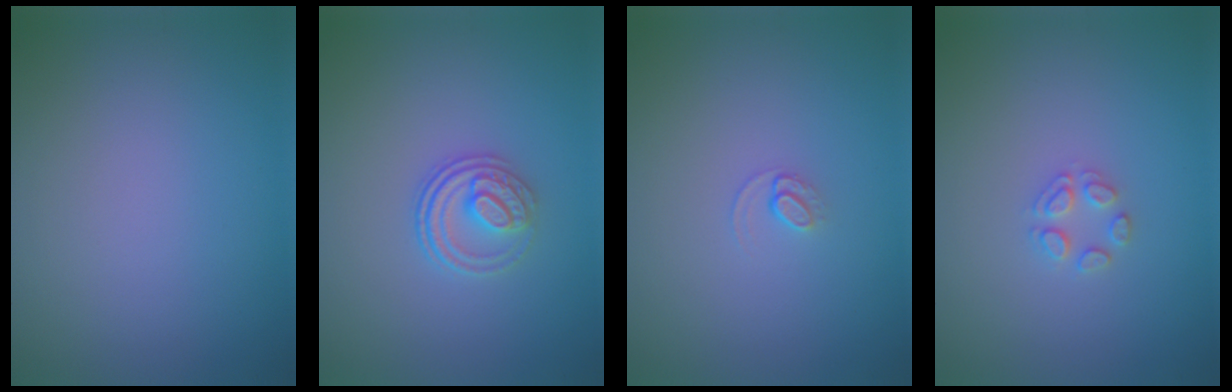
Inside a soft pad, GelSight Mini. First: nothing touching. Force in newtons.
{"total": 2.9, "press": 2.4, "slide": 1.6}
{"total": 0.9, "press": 0.4, "slide": 0.8}
{"total": 1.7, "press": 1.6, "slide": 0.2}